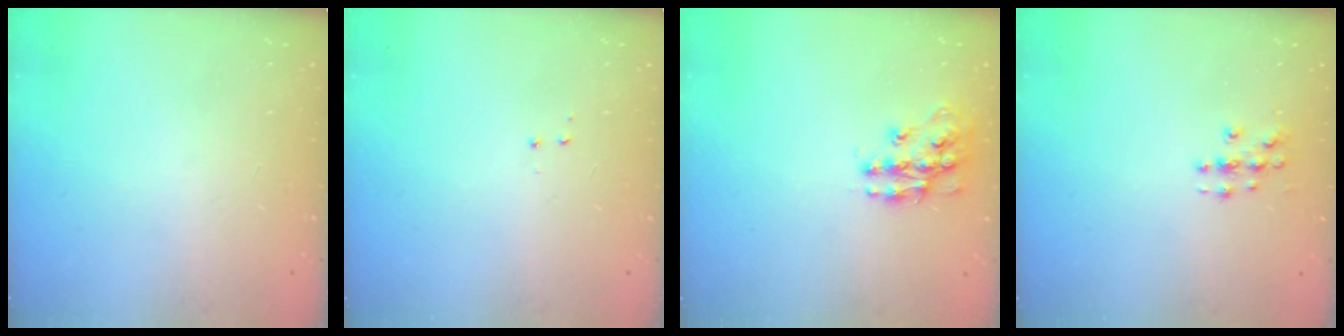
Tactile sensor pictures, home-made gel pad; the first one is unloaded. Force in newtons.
{"total": 3.5, "press": 3.5, "slide": 0.5}
{"total": 11.9, "press": 11.9, "slide": 0.9}
{"total": 3.4, "press": 3.4, "slide": 0.2}